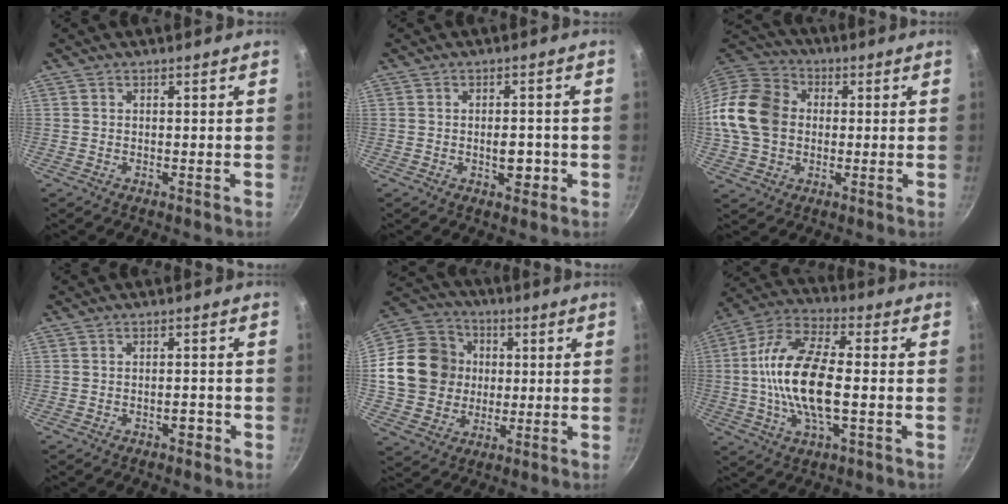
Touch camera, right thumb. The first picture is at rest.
{"total": 4.3, "force": [-1.0, 2.4, 3.4], "torque": [-0.027, 0.005, -0.014]}
{"total": 15.0, "force": [0.3, 12.1, 8.9], "torque": [-0.147, 0.024, -0.009]}
{"total": 1.8, "force": [-1.1, 0.9, 1.1], "torque": [-0.007, 0.015, -0.012]}
{"total": 17.7, "force": [0.7, 15.7, 8.1], "torque": [-0.129, 0.029, 0.012]}
{"total": 16.9, "force": [-1.3, 7.3, 15.2], "torque": [-0.289, 0.026, -0.040]}